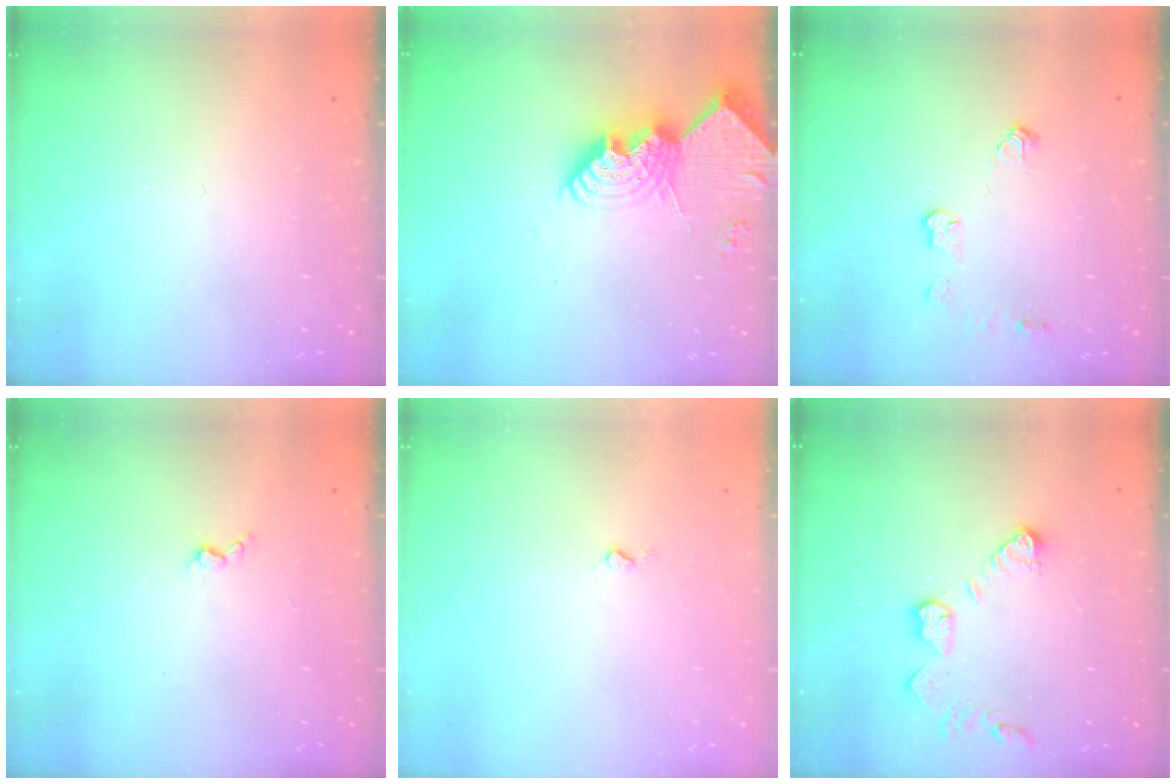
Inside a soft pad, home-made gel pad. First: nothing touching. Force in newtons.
{"total": 14.5, "press": 14.4, "slide": 1.6}
{"total": 6.2, "press": 6.2, "slide": 0.3}
{"total": 2.8, "press": 2.8, "slide": 0.5}
{"total": 2.7, "press": 2.7, "slide": 0.4}
{"total": 10.8, "press": 10.8, "slide": 0.8}